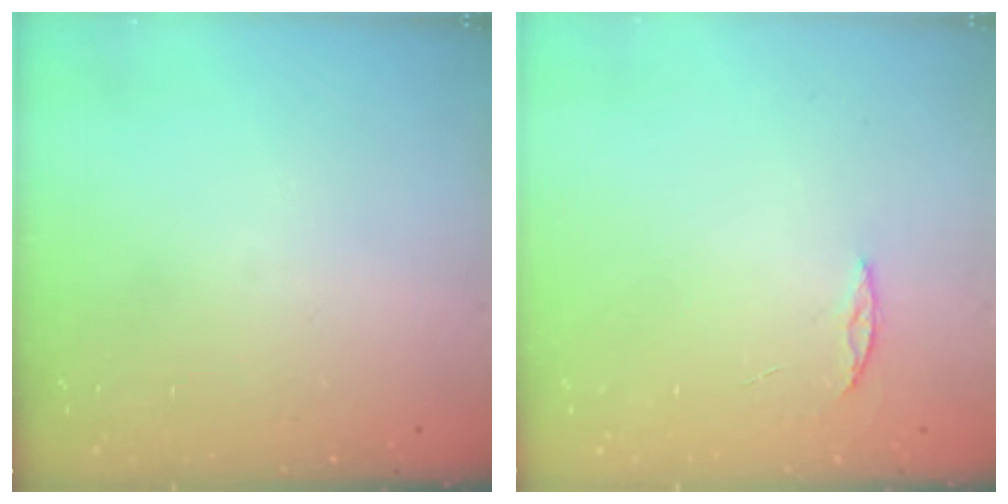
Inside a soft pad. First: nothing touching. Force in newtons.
{"total": 2.4, "press": 2.4, "slide": 0.2}